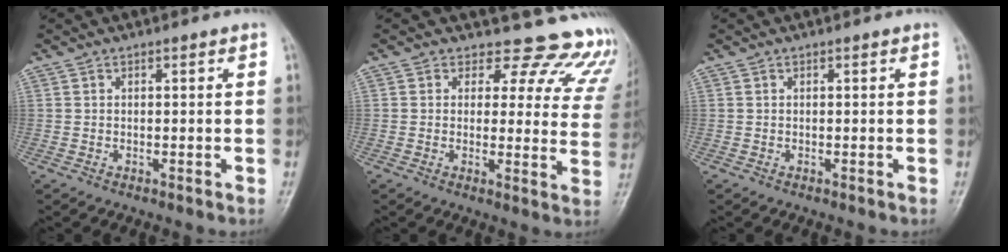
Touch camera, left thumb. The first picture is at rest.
{"total": 15.3, "force": [13.3, 6.8, 3.2], "torque": [0.012, -0.096, 0.118]}
{"total": 0.0}